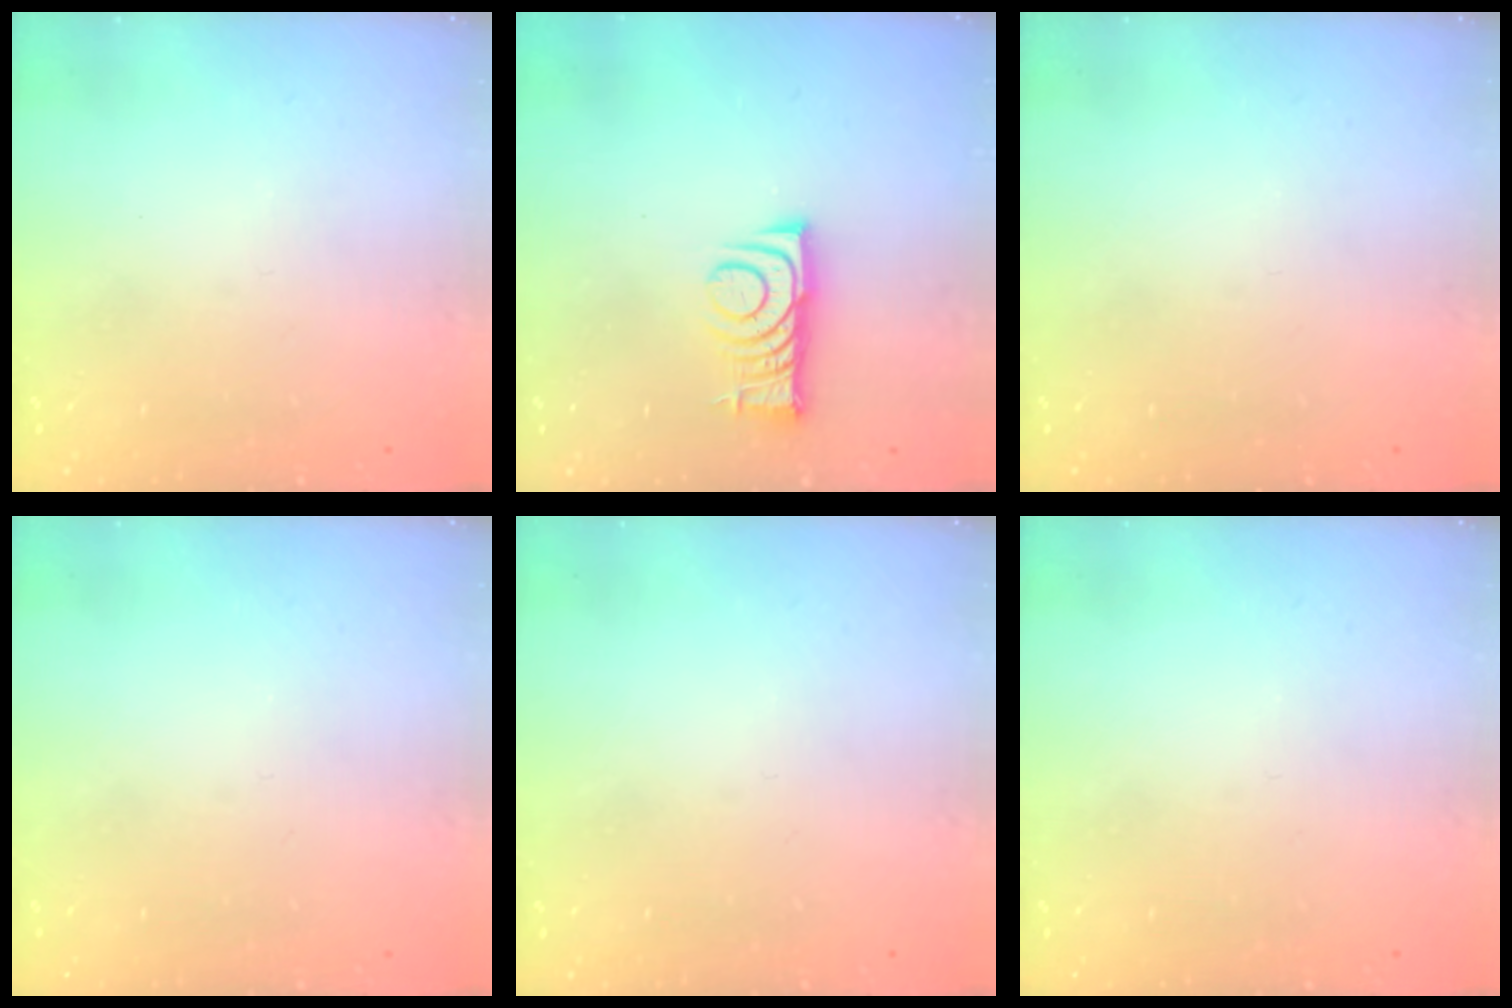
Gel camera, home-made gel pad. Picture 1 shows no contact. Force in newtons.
{"total": 8.3, "press": 8.3, "slide": 0.8}
{"total": 0.0}
{"total": 0.0}
{"total": 0.0}
{"total": 0.0}